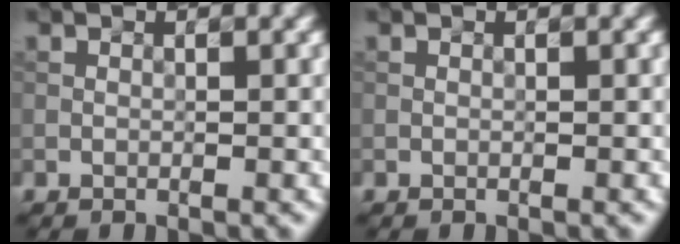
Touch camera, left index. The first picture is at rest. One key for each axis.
{"total": 0.0}